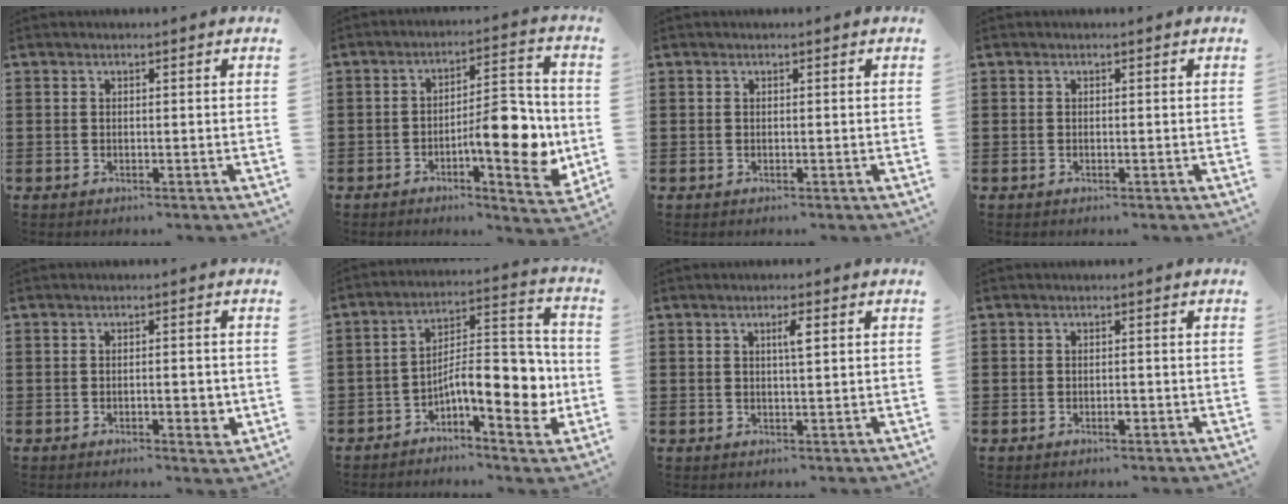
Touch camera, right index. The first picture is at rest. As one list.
[{"total": 10.6, "force": [-2.4, 3.6, 9.6], "torque": [-0.108, -0.007, -0.046]}, {"total": 0.0}, {"total": 0.0}, {"total": 3.2, "force": [-0.8, 0.8, 2.9], "torque": [-0.040, -0.001, -0.016]}, {"total": 11.5, "force": [-2.9, 4.4, 10.2], "torque": [-0.131, -0.006, -0.056]}, {"total": 2.6, "force": [0.8, 0.4, 2.4], "torque": [-0.047, 0.005, 0.010]}, {"total": 1.2, "force": [-0.5, 0.5, 1.0], "torque": [-0.020, -0.004, -0.009]}]